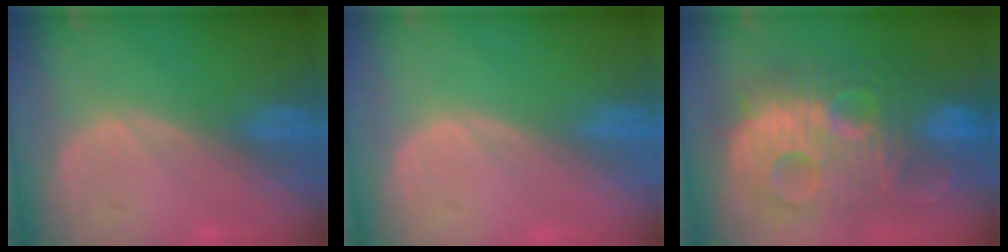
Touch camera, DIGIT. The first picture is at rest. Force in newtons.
{"total": 0.0}
{"total": 13.7, "press": 13.6, "slide": 1.1}